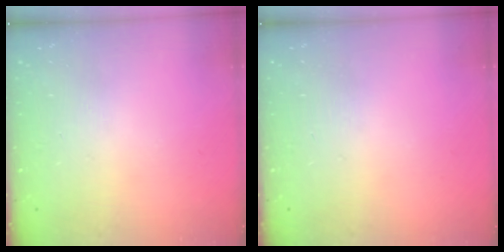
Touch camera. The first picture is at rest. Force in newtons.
{"total": 0.0}